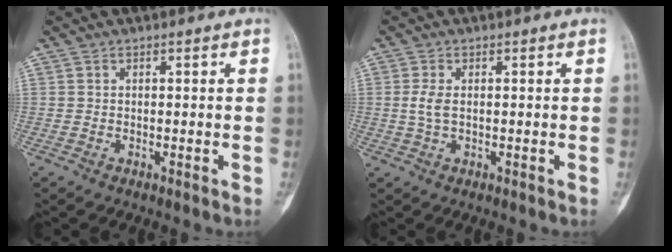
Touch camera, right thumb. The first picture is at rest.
{"total": 2.6, "force": [0.1, 1.3, 2.3], "torque": [-0.057, 0.001, 0.004]}